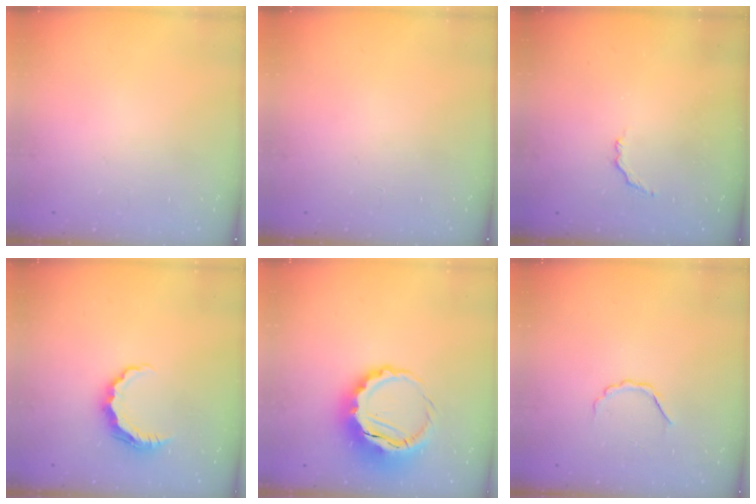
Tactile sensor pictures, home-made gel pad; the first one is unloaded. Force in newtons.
{"total": 0.0}
{"total": 2.9, "press": 2.7, "slide": 0.9}
{"total": 7.1, "press": 7.1, "slide": 0.5}
{"total": 8.2, "press": 7.9, "slide": 2.0}
{"total": 3.8, "press": 3.8, "slide": 0.8}